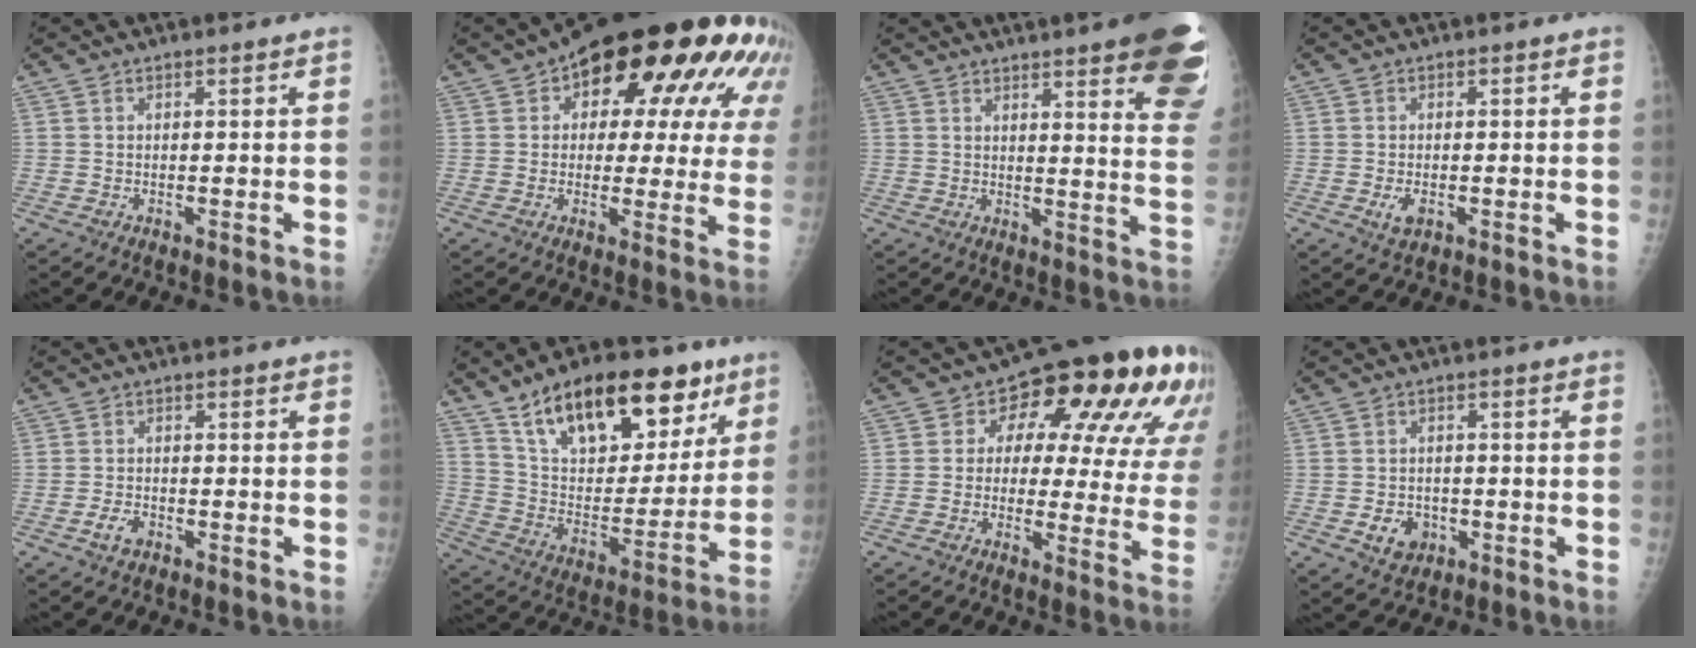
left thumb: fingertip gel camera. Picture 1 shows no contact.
{"total": 24.5, "force": [10.8, 12.3, 18.3], "torque": [-0.192, 0.011, 0.142]}
{"total": 22.1, "force": [14.2, 4.0, 16.5], "torque": [-0.162, -0.052, 0.162]}
{"total": 2.7, "force": [-0.9, 1.6, 2.0], "torque": [-0.033, -0.001, -0.013]}
{"total": 3.0, "force": [-1.7, 1.8, 1.7], "torque": [-0.030, 0.010, -0.030]}
{"total": 25.9, "force": [15.2, 12.4, 17.0], "torque": [-0.221, -0.032, 0.254]}
{"total": 21.5, "force": [7.8, 10.7, 16.9], "torque": [-0.173, 0.007, 0.095]}
{"total": 5.4, "force": [-1.9, 4.4, 2.6], "torque": [-0.023, 0.010, -0.024]}